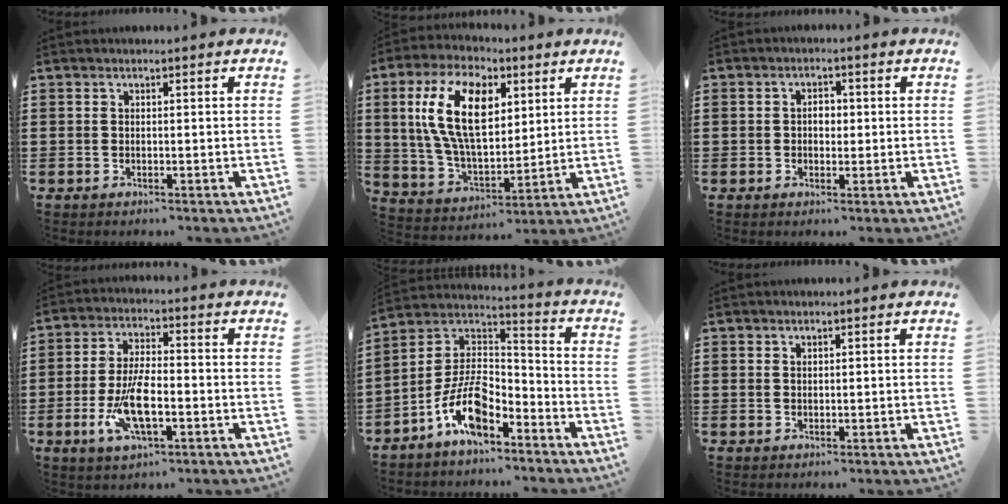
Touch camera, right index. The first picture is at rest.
{"total": 14.2, "force": [4.3, 7.6, 11.2], "torque": [-0.249, 0.018, 0.079]}
{"total": 2.1, "force": [0.1, 1.6, 1.3], "torque": [-0.028, 0.009, -0.001]}
{"total": 9.1, "force": [-2.6, 3.2, 8.1], "torque": [-0.173, -0.013, -0.048]}
{"total": 10.4, "force": [-6.6, 4.3, 6.8], "torque": [-0.150, 0.005, -0.129]}
{"total": 0.9, "force": [0.8, 0.4, 0.1], "torque": [-0.003, 0.001, 0.016]}